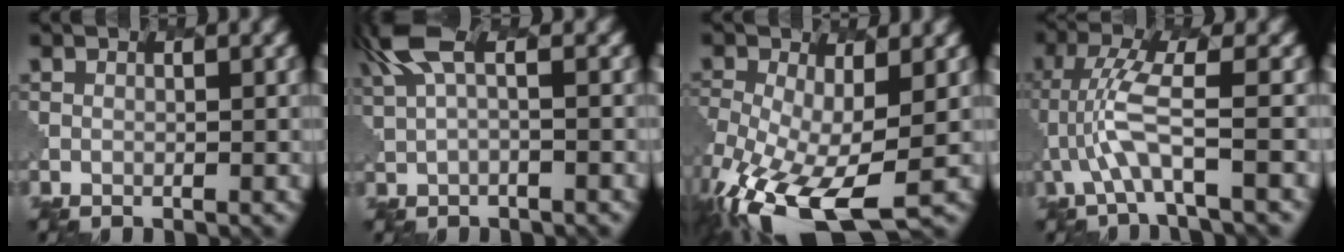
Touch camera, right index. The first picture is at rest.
{"total": 3.9, "force": [1.7, 1.0, 3.4], "torque": [-0.072, 0.006, 0.034]}
{"total": 12.2, "force": [-4.8, 5.6, 9.7], "torque": [-0.212, -0.051, -0.070]}
{"total": 3.9, "force": [-1.0, 0.4, 3.8], "torque": [-0.085, 0.006, -0.017]}